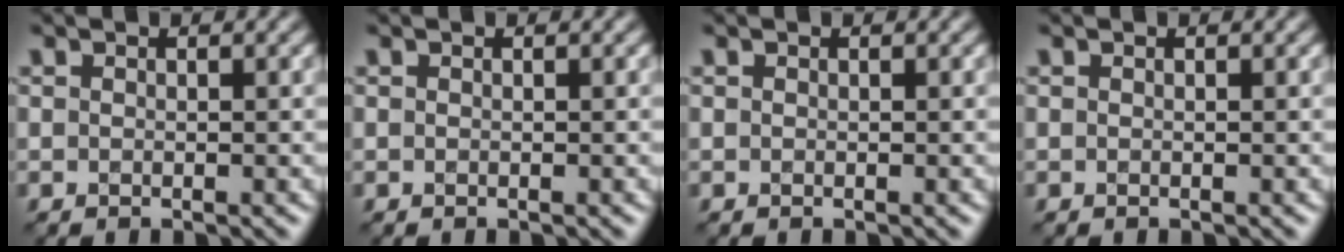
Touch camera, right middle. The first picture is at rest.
{"total": 0.0}
{"total": 0.0}
{"total": 0.0}